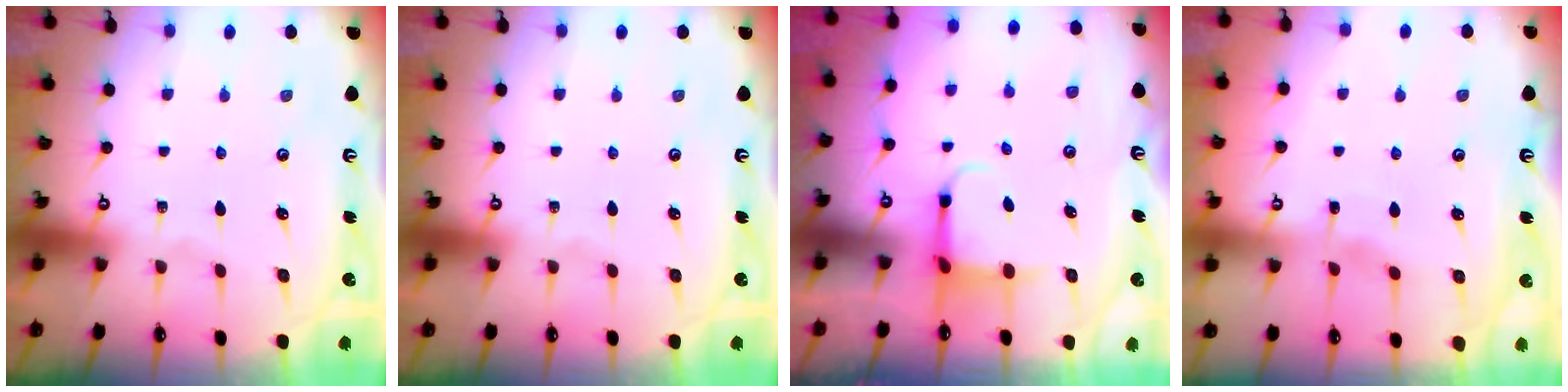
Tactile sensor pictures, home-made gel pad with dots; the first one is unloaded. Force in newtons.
{"total": 0.0}
{"total": 3.9, "press": 3.7, "slide": 1.2}
{"total": 3.3, "press": 3.2, "slide": 0.5}